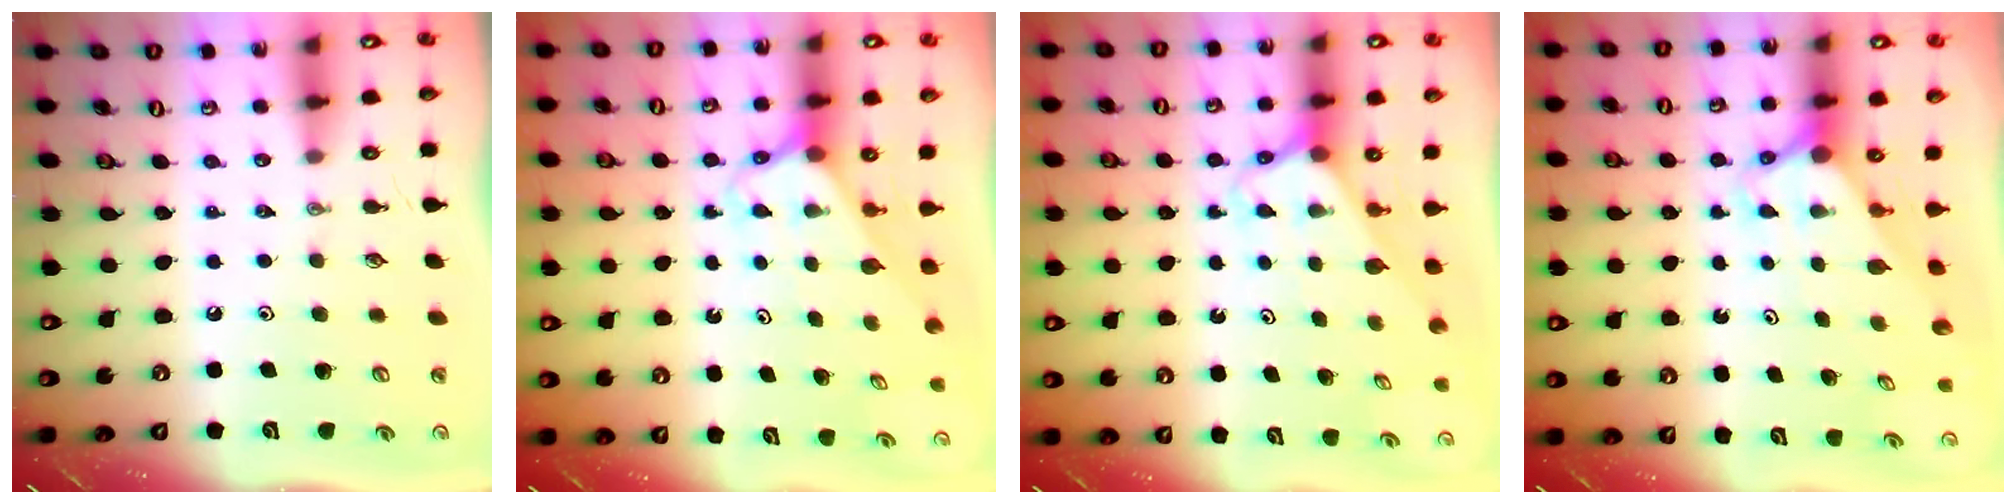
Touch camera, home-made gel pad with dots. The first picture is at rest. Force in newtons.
{"total": 2.6, "press": 2.6, "slide": 0.1}
{"total": 2.6, "press": 2.6, "slide": 0.1}
{"total": 2.7, "press": 2.7, "slide": 0.0}